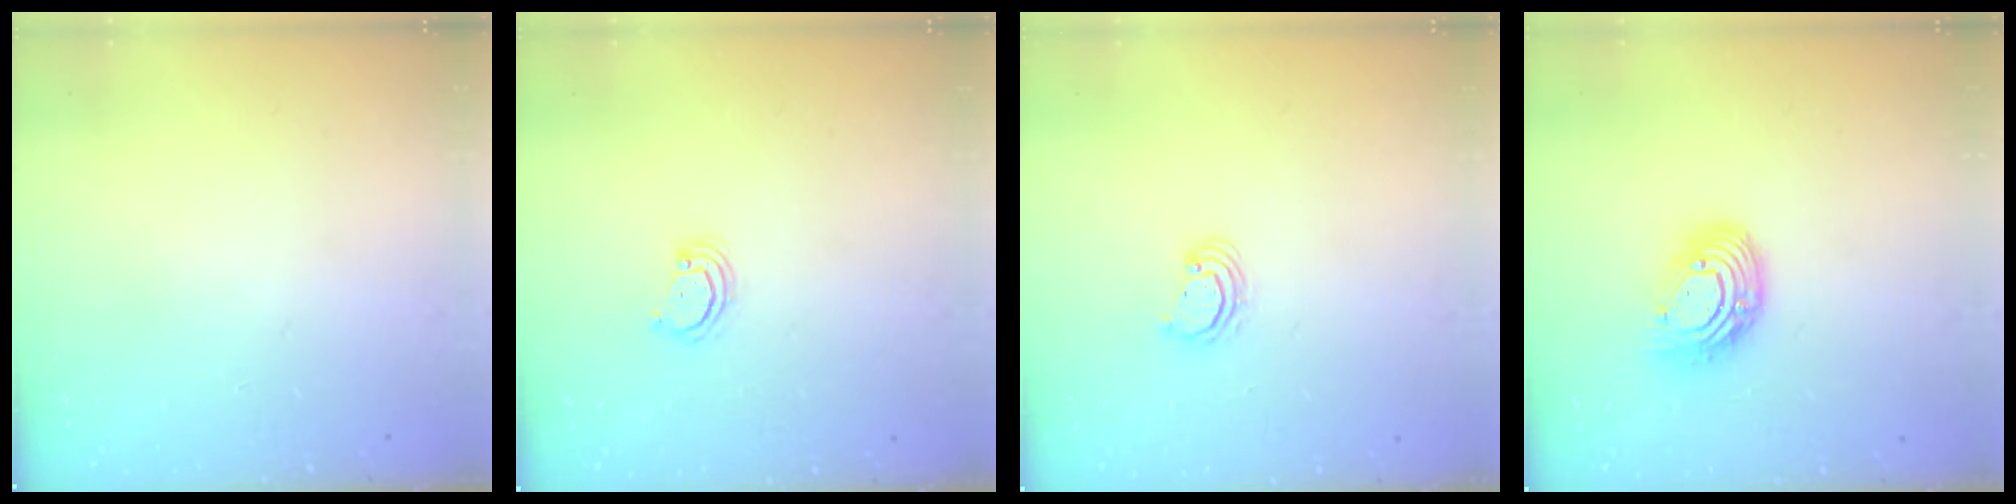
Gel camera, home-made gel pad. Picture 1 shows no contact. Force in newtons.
{"total": 3.3, "press": 3.3, "slide": 0.4}
{"total": 3.3, "press": 3.3, "slide": 0.2}
{"total": 11.5, "press": 11.4, "slide": 0.9}